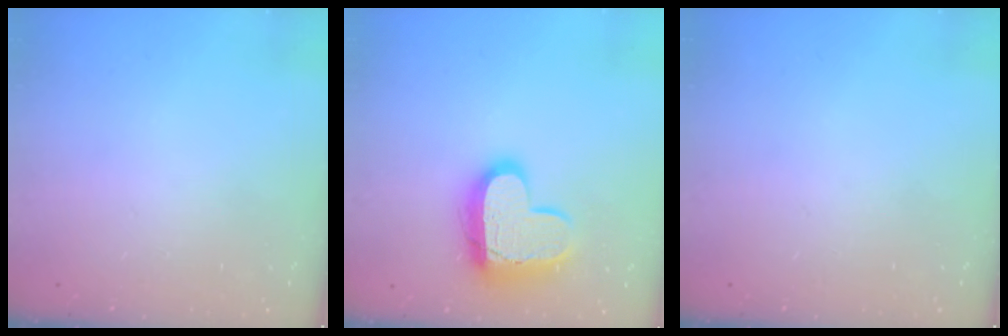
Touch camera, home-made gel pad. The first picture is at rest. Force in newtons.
{"total": 14.9, "press": 14.9, "slide": 1.4}
{"total": 0.0}